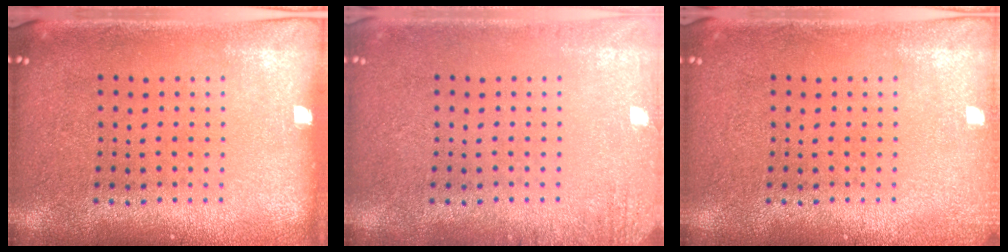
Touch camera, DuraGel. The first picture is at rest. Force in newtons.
{"total": 1.5, "press": 1.5, "slide": 0.2}
{"total": 1.0, "press": 1.0, "slide": 0.3}